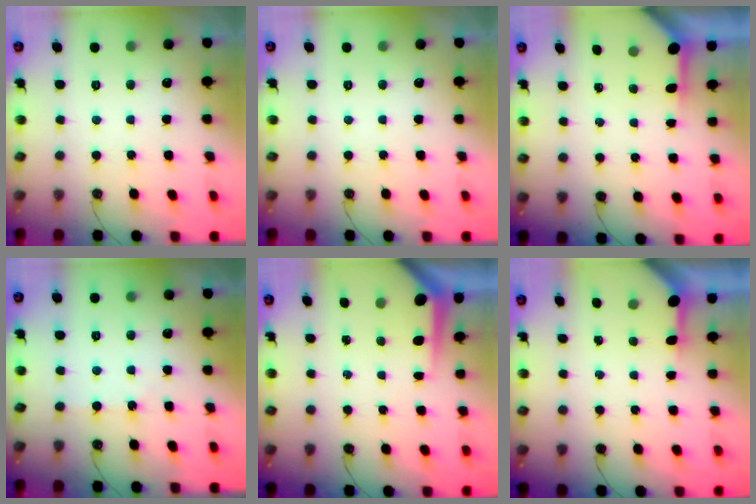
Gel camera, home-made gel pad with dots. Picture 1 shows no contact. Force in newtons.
{"total": 0.0}
{"total": 3.2, "press": 3.2, "slide": 0.4}
{"total": 2.5, "press": 2.5, "slide": 0.5}
{"total": 5.6, "press": 5.6, "slide": 0.4}
{"total": 3.3, "press": 3.3, "slide": 0.3}